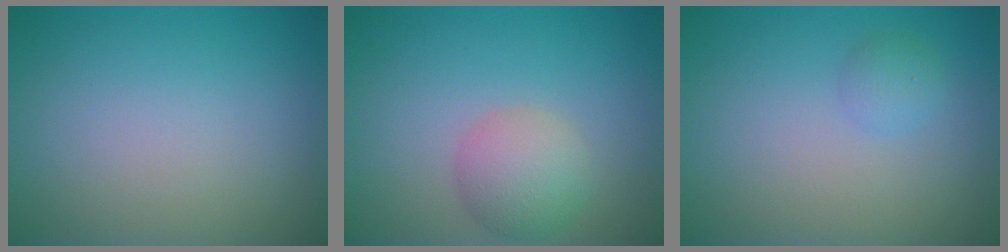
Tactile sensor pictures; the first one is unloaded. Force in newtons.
{"total": 3.4, "press": 3.4, "slide": 0.2}
{"total": 1.2, "press": 1.2, "slide": 0.1}